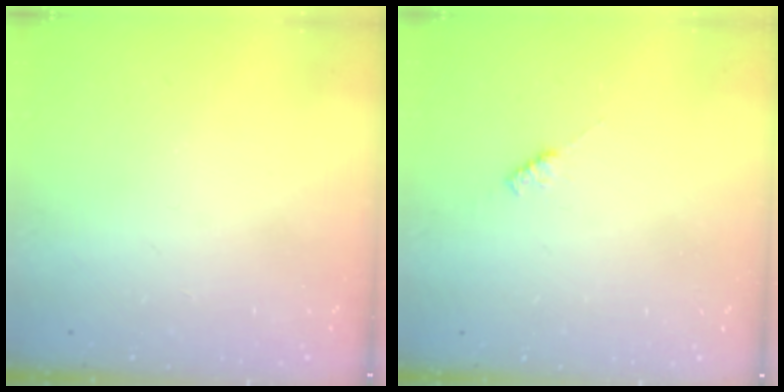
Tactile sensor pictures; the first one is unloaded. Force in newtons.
{"total": 2.2, "press": 2.2, "slide": 0.4}